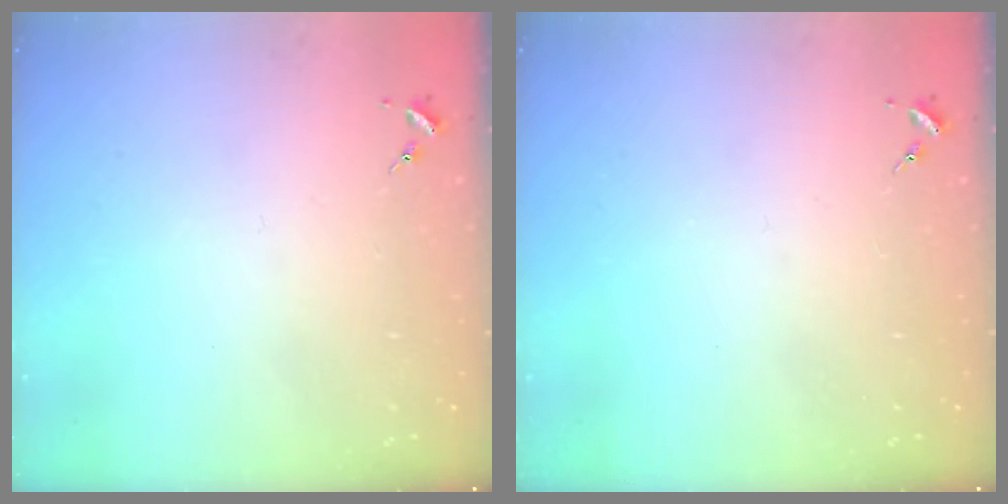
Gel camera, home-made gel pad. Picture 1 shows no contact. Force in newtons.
{"total": 0.0}